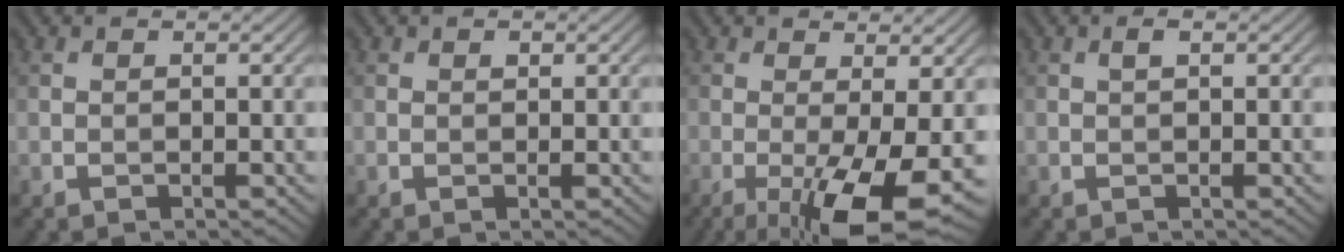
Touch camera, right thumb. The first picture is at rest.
{"total": 0.6, "force": [0.3, 0.4, 0.4], "torque": [-0.006, -0.002, 0.005]}
{"total": 11.6, "force": [-4.4, 2.7, 10.4], "torque": [-0.167, -0.010, -0.060]}
{"total": 1.0, "force": [0.3, 0.3, 0.9], "torque": [-0.019, 0.001, 0.005]}